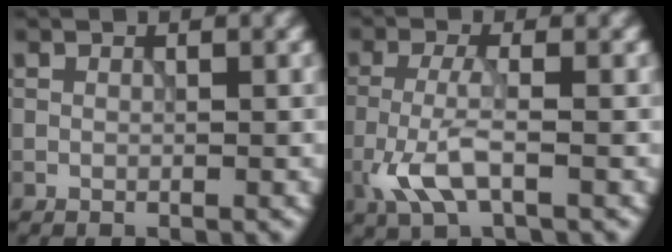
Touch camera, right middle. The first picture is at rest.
{"total": 3.9, "force": [-1.5, 1.0, 3.4], "torque": [-0.082, -0.004, -0.037]}